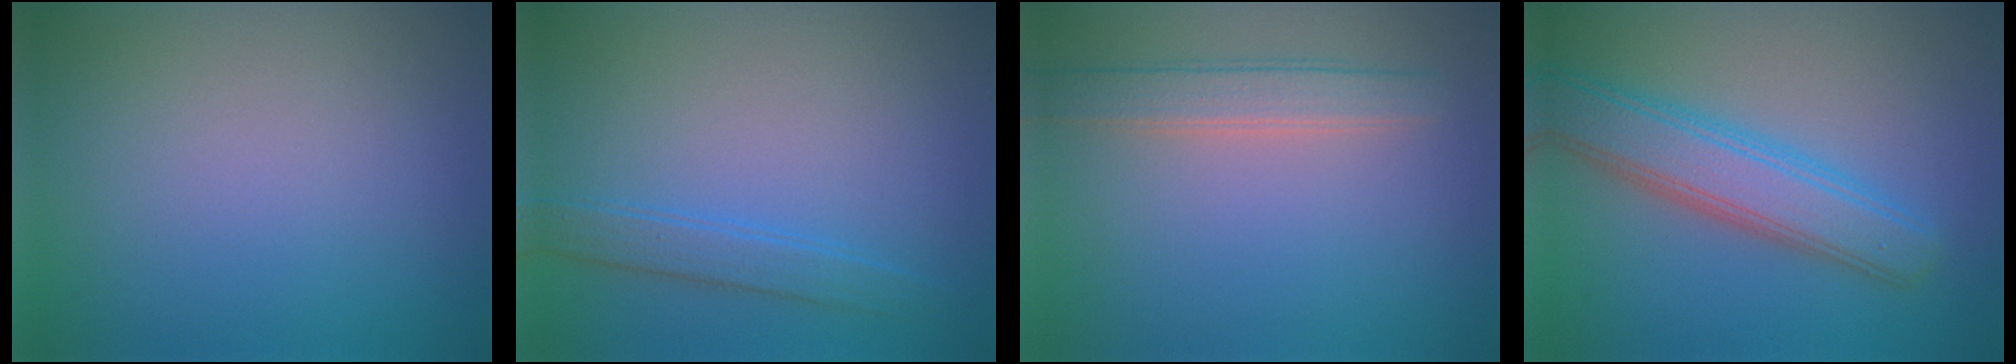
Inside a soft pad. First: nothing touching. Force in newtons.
{"total": 2.3, "press": 2.3, "slide": 0.1}
{"total": 2.7, "press": 2.7, "slide": 0.5}
{"total": 5.6, "press": 5.6, "slide": 0.1}